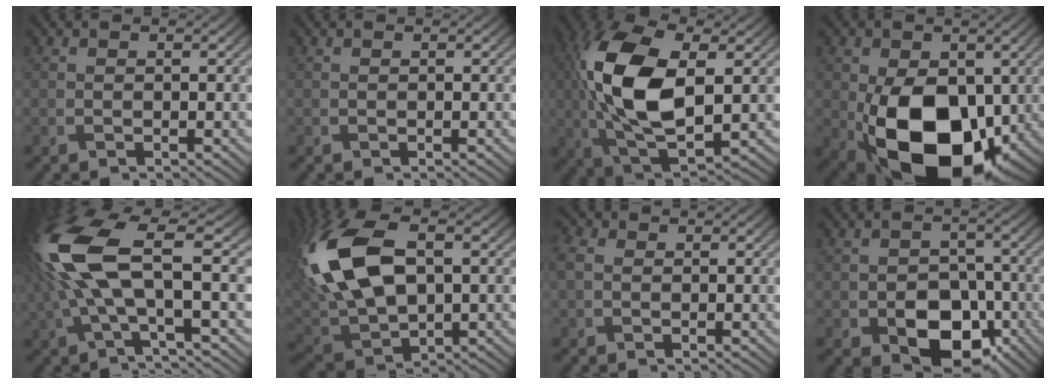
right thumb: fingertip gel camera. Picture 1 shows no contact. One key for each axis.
{"total": 0.0}
{"total": 15.5, "fx": 1.8, "fy": 7.9, "fz": 13.3, "tx": -0.297, "ty": 0.011, "tz": 0.029}
{"total": 16.0, "fx": -2.9, "fy": 10.3, "fz": 11.9, "tx": -0.207, "ty": -0.030, "tz": -0.047}
{"total": 13.0, "fx": 1.2, "fy": 4.3, "fz": 12.2, "tx": -0.283, "ty": 0.006, "tz": 0.021}
{"total": 16.3, "fx": 3.5, "fy": 9.1, "fz": 13.0, "tx": -0.312, "ty": 0.005, "tz": 0.074}
{"total": 3.0, "fx": 0.2, "fy": 2.5, "fz": 1.6, "tx": -0.056, "ty": 0.008, "tz": -0.001}
{"total": 9.2, "fx": -4.0, "fy": 6.1, "fz": 5.5, "tx": -0.088, "ty": -0.018, "tz": -0.063}